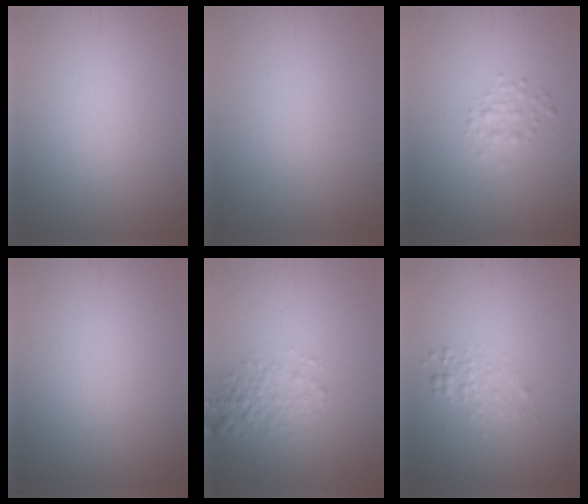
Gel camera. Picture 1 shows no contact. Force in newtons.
{"total": 0.0}
{"total": 1.3, "press": 1.3, "slide": 0.0}
{"total": 0.0}
{"total": 2.2, "press": 2.2, "slide": 0.1}
{"total": 1.4, "press": 1.4, "slide": 0.1}